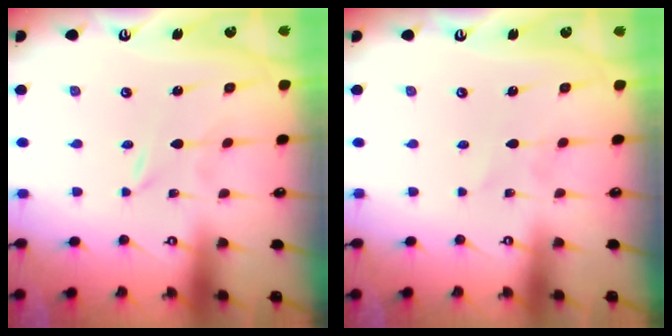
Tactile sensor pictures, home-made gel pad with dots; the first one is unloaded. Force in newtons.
{"total": 1.1, "press": 1.1, "slide": 0.1}